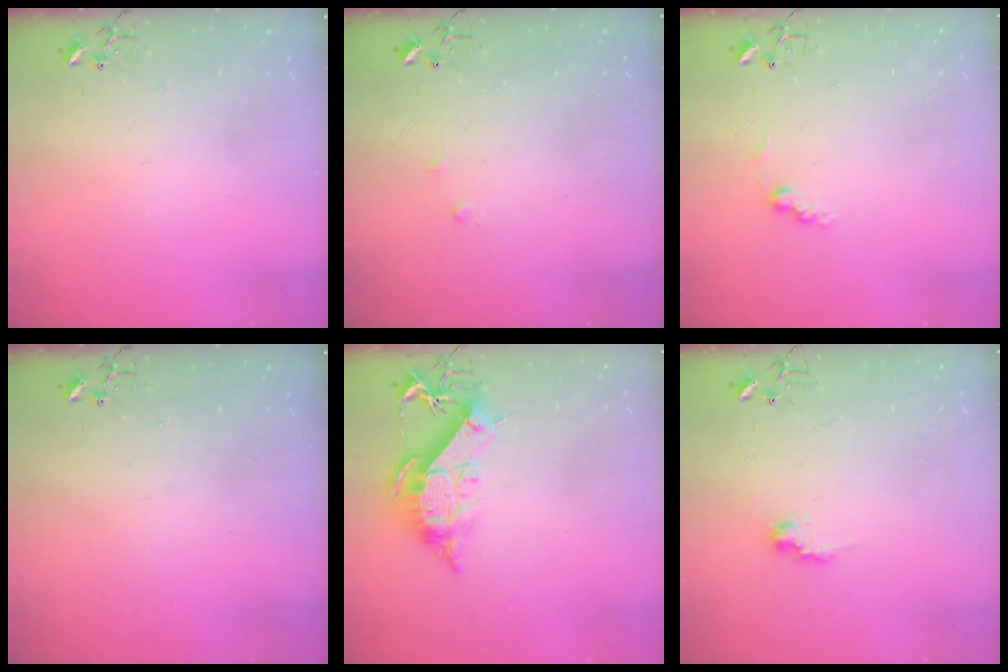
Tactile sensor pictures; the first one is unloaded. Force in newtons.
{"total": 3.4, "press": 3.4, "slide": 0.5}
{"total": 6.6, "press": 6.5, "slide": 0.9}
{"total": 0.0}
{"total": 13.0, "press": 12.9, "slide": 1.5}
{"total": 7.5, "press": 7.4, "slide": 0.3}